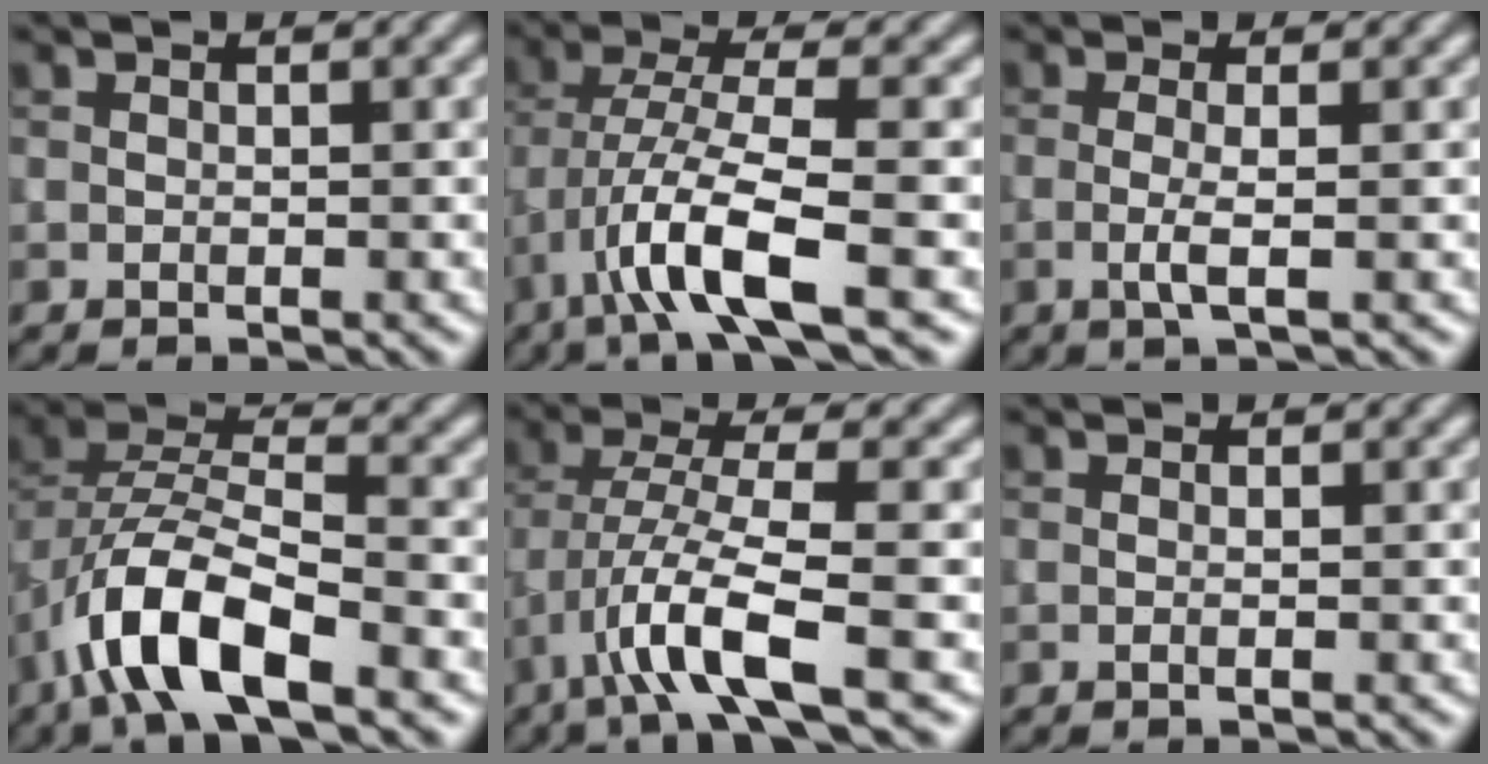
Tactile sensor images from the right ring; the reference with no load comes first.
{"total": 7.1, "force": [-3.1, 1.5, 6.2], "torque": [-0.116, 0.007, -0.064]}
{"total": 2.3, "force": [-0.4, 0.5, 2.2], "torque": [-0.043, -0.006, -0.012]}
{"total": 8.7, "force": [-4.3, 3.5, 6.6], "torque": [-0.128, 0.006, -0.088]}
{"total": 6.5, "force": [-2.9, 1.2, 5.7], "torque": [-0.107, 0.007, -0.060]}
{"total": 0.6, "force": [-0.1, 0.2, 0.6], "torque": [-0.011, -0.006, -0.005]}